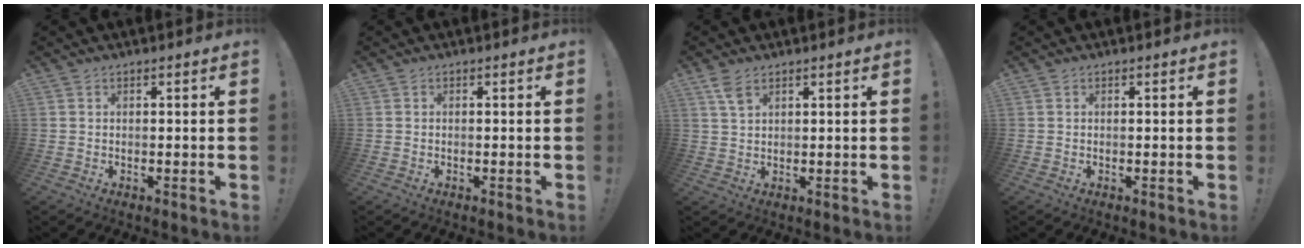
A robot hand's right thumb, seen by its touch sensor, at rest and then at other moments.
{"total": 0.0}
{"total": 4.3, "force": [2.7, 2.0, 2.8], "torque": [-0.044, -0.012, 0.047]}
{"total": 0.0}